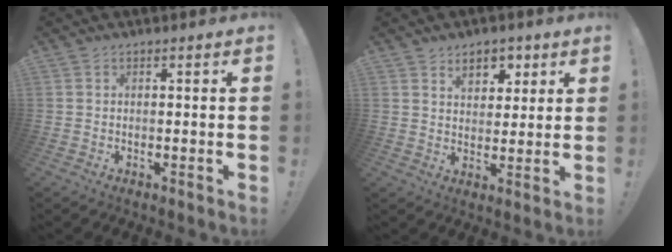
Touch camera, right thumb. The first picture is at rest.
{"total": 7.4, "force": [4.2, 5.0, 3.4], "torque": [-0.045, -0.019, 0.078]}